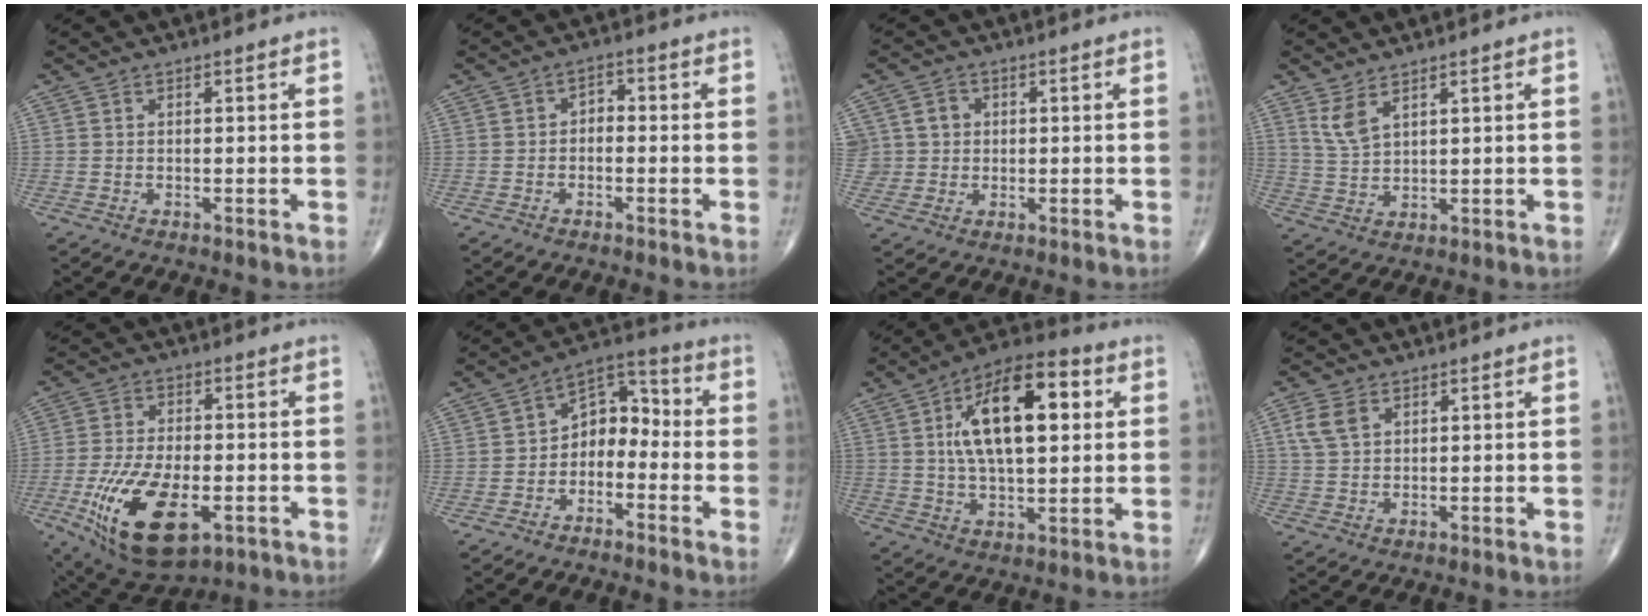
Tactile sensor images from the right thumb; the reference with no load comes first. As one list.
[{"total": 2.5, "force": [-0.5, 1.8, 1.7], "torque": [-0.013, 0.016, -0.019]}, {"total": 5.4, "force": [1.2, 5.2, 1.2], "torque": [0.004, 0.004, 0.022]}, {"total": 4.4, "force": [2.8, 1.6, 3.0], "torque": [-0.063, -0.017, 0.065]}, {"total": 17.7, "force": [-6.1, 8.7, 14.2], "torque": [-0.262, 0.002, -0.089]}, {"total": 8.4, "force": [-2.4, 5.9, 5.5], "torque": [-0.059, 0.053, -0.058]}, {"total": 19.1, "force": [4.4, 8.9, 16.3], "torque": [-0.250, 0.012, 0.068]}, {"total": 4.7, "force": [2.0, 3.1, 2.9], "torque": [-0.055, 0.002, 0.045]}]